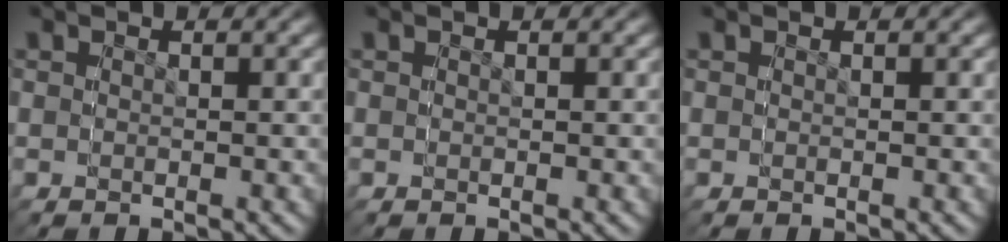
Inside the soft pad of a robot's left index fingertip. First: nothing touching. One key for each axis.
{"total": 0.0}
{"total": 0.0}